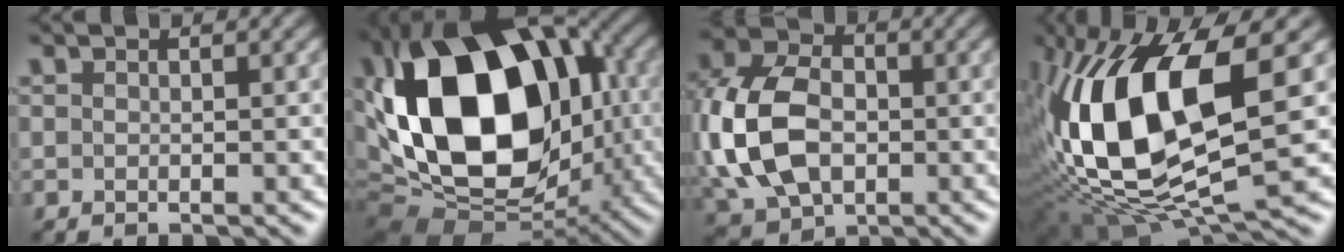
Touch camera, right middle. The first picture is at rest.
{"total": 18.2, "force": [0.9, 12.6, 13.1], "torque": [-0.265, -0.009, 0.016]}
{"total": 10.8, "force": [-0.6, 7.9, 7.3], "torque": [-0.184, 0.007, -0.020]}
{"total": 14.1, "force": [1.1, 6.6, 12.4], "torque": [-0.249, -0.007, 0.017]}